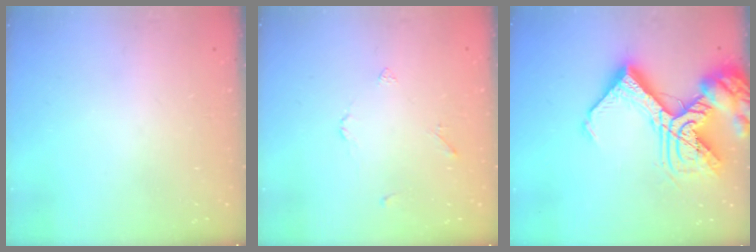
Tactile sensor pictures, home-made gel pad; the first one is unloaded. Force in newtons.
{"total": 2.2, "press": 2.2, "slide": 0.5}
{"total": 24.6, "press": 24.4, "slide": 3.2}